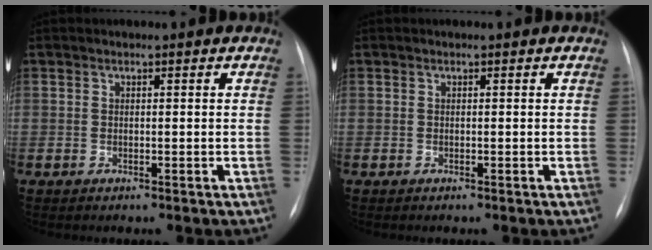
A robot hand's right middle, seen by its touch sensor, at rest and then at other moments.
{"total": 0.0}